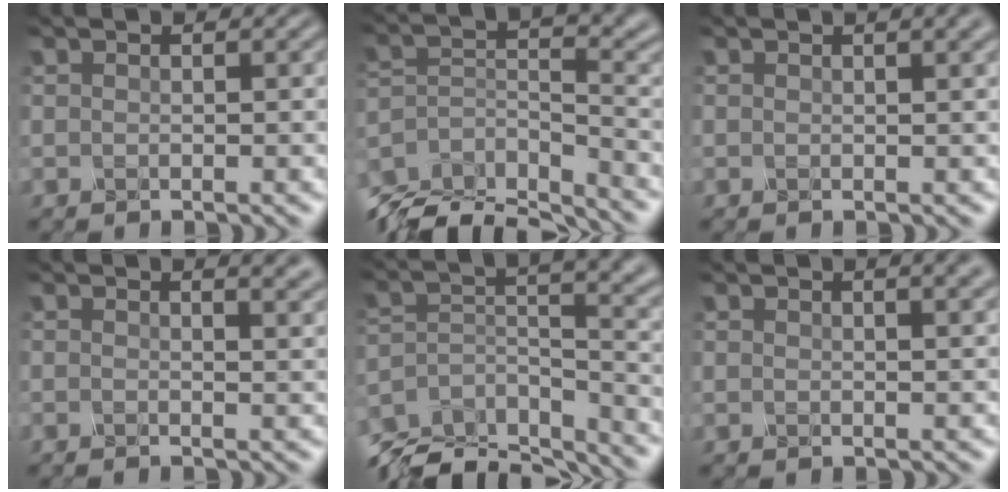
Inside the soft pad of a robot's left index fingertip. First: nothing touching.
{"total": 10.0, "force": [-9.0, 2.5, 3.6], "torque": [-0.076, -0.012, -0.151]}
{"total": 4.1, "force": [2.2, 1.9, 3.0], "torque": [-0.010, 0.020, 0.002]}
{"total": 5.1, "force": [2.1, 2.7, 3.8], "torque": [-0.008, 0.035, -0.014]}
{"total": 10.8, "force": [-10.0, 2.6, 3.3], "torque": [-0.064, 0.005, -0.154]}
{"total": 5.2, "force": [2.9, 2.5, 3.5], "torque": [-0.006, 0.040, 0.001]}